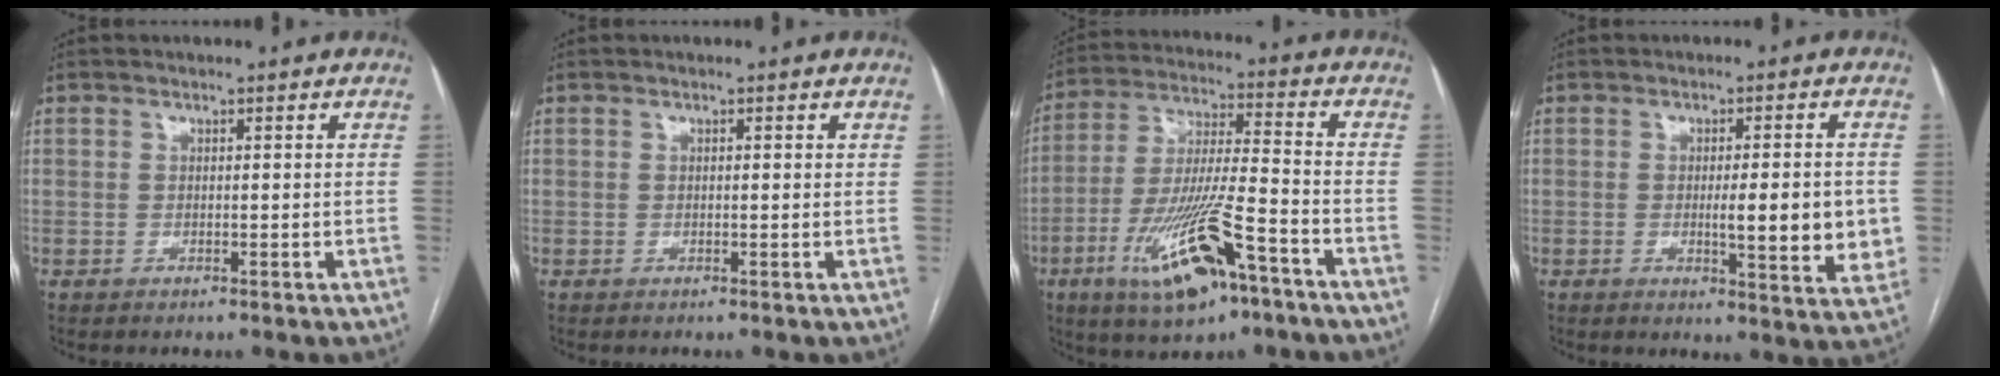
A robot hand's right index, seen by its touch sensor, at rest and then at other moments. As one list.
[{"total": 0.8, "force": [0.4, 0.3, 0.6], "torque": [-0.010, 0.001, 0.003]}, {"total": 16.2, "force": [-8.3, 2.8, 13.6], "torque": [-0.278, -0.020, -0.141]}, {"total": 9.1, "force": [-0.6, 1.9, 8.9], "torque": [-0.112, -0.010, -0.006]}]